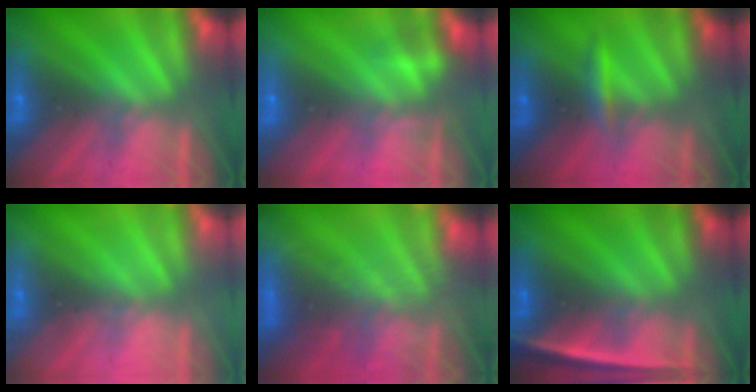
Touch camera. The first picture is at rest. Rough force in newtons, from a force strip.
{"total": 2.3}
{"total": 2.3}
{"total": 2.1}
{"total": 6.9}
{"total": 2.4}